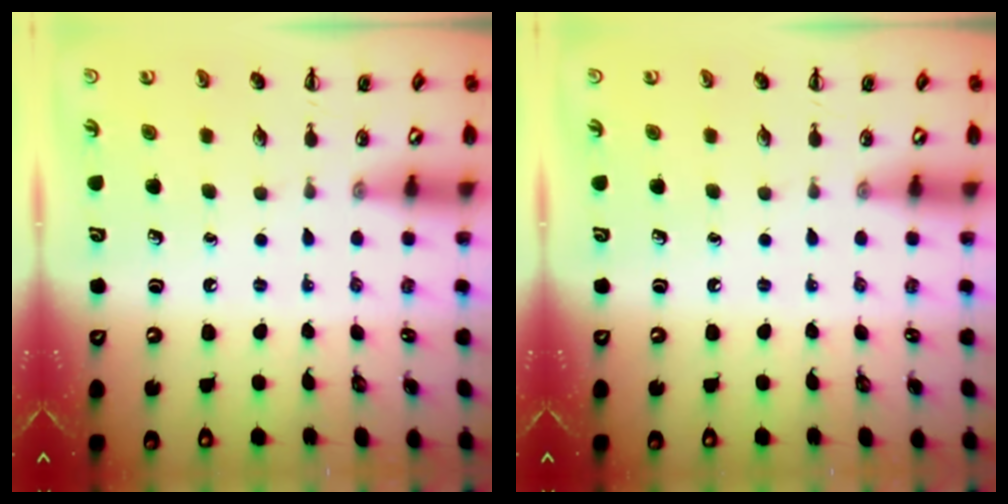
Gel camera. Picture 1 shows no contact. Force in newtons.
{"total": 0.0}